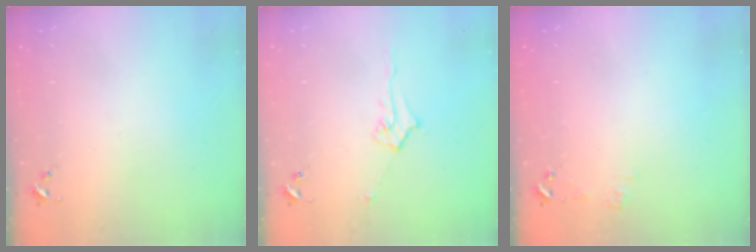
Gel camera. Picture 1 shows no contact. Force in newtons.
{"total": 5.2, "press": 5.1, "slide": 0.9}
{"total": 4.2, "press": 4.2, "slide": 0.5}